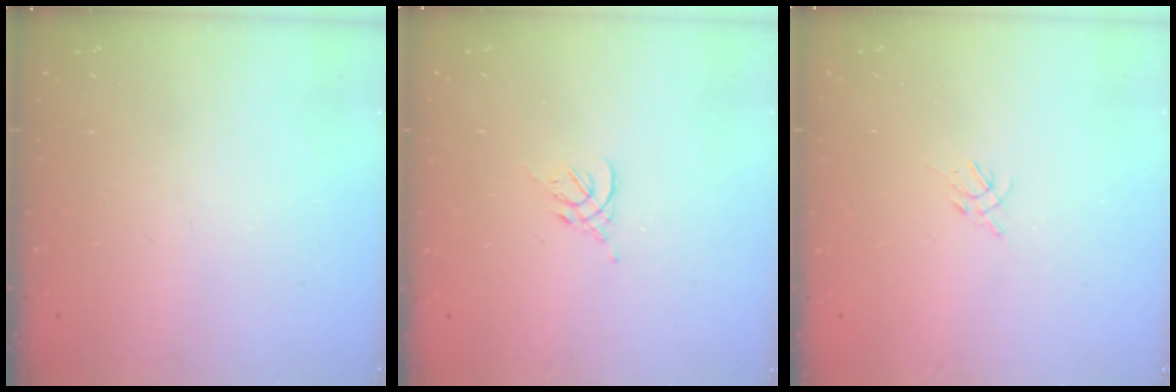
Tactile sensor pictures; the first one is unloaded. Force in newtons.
{"total": 1.2, "press": 1.1, "slide": 0.5}
{"total": 3.8, "press": 3.7, "slide": 0.8}